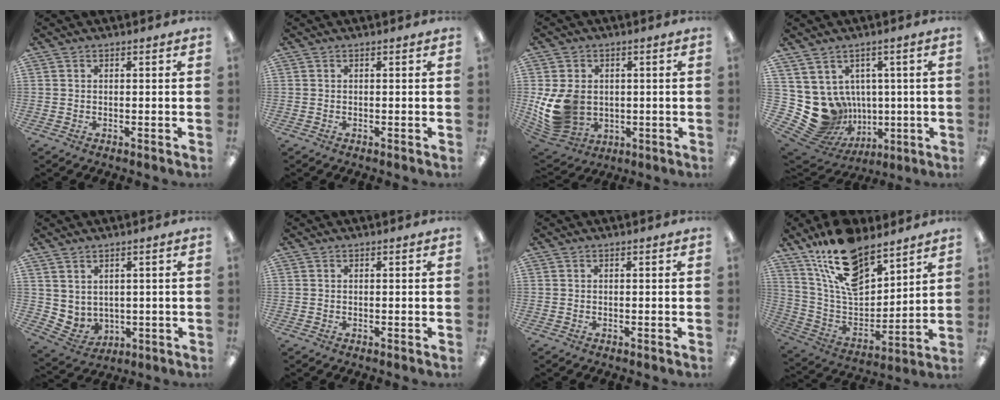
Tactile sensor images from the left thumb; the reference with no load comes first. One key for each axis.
{"total": 0.0}
{"total": 12.6, "fx": -0.4, "fy": 10.4, "fz": 7.1, "tx": -0.169, "ty": 0.001, "tz": 0.000}
{"total": 11.8, "fx": -1.3, "fy": 11.2, "fz": 3.5, "tx": -0.099, "ty": -0.027, "tz": 0.000}
{"total": 3.9, "fx": 2.6, "fy": 2.8, "fz": 0.6, "tx": -0.025, "ty": -0.019, "tz": 0.054}
{"total": 0.0}
{"total": 0.0}
{"total": 17.9, "fx": 13.3, "fy": 7.8, "fz": 9.1, "tx": -0.179, "ty": -0.070, "tz": 0.240}